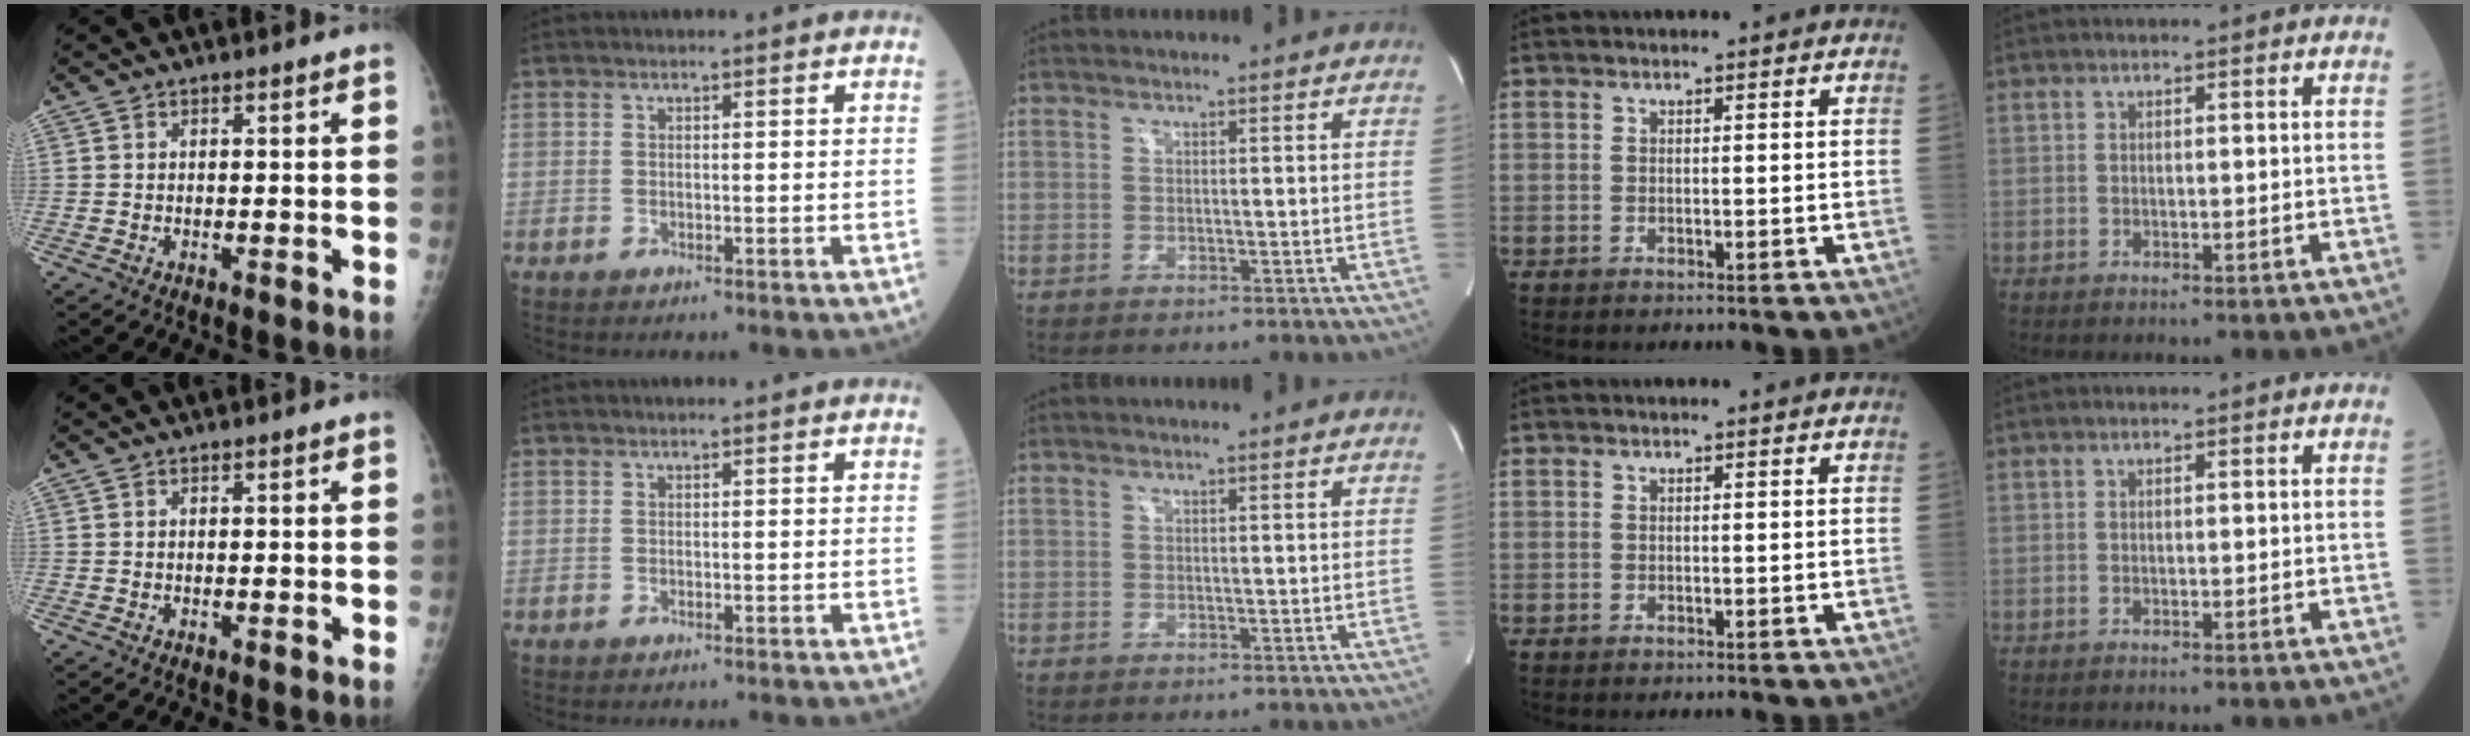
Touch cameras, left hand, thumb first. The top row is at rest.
{}